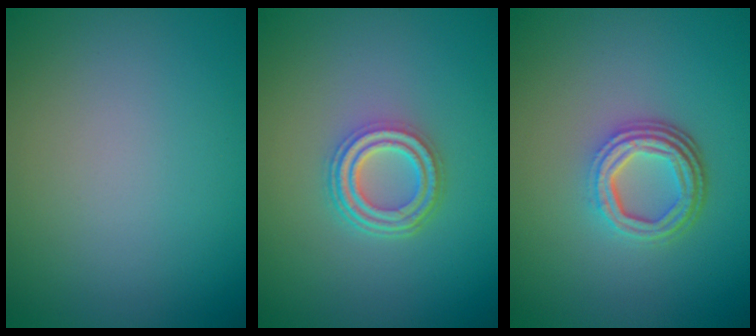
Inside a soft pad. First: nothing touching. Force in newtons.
{"total": 4.0, "press": 3.1, "slide": 2.5}
{"total": 4.4, "press": 3.3, "slide": 3.0}